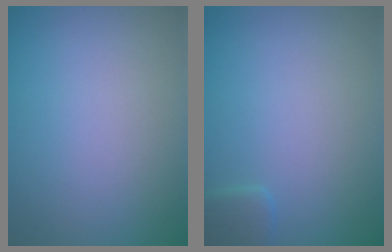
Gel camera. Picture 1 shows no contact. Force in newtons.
{"total": 1.3, "press": 1.3, "slide": 0.2}